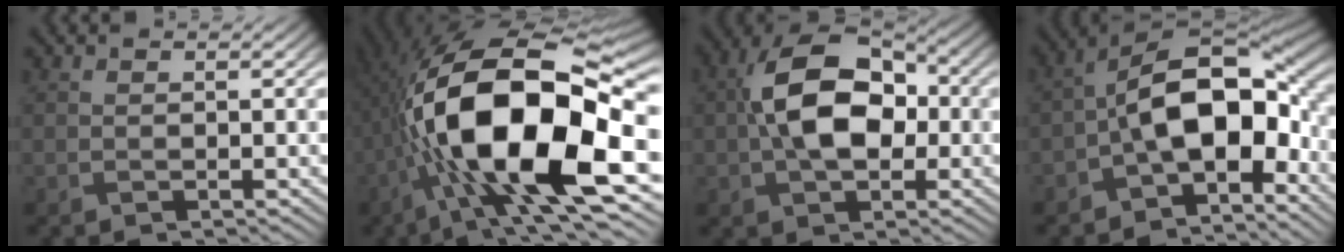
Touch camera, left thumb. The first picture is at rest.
{"total": 20.6, "force": [-2.6, 9.1, 18.3], "torque": [-0.356, 0.003, -0.053]}
{"total": 11.8, "force": [0.3, 7.2, 9.3], "torque": [-0.179, 0.012, -0.007]}
{"total": 12.7, "force": [-2.6, 6.9, 10.3], "torque": [-0.171, 0.006, -0.063]}